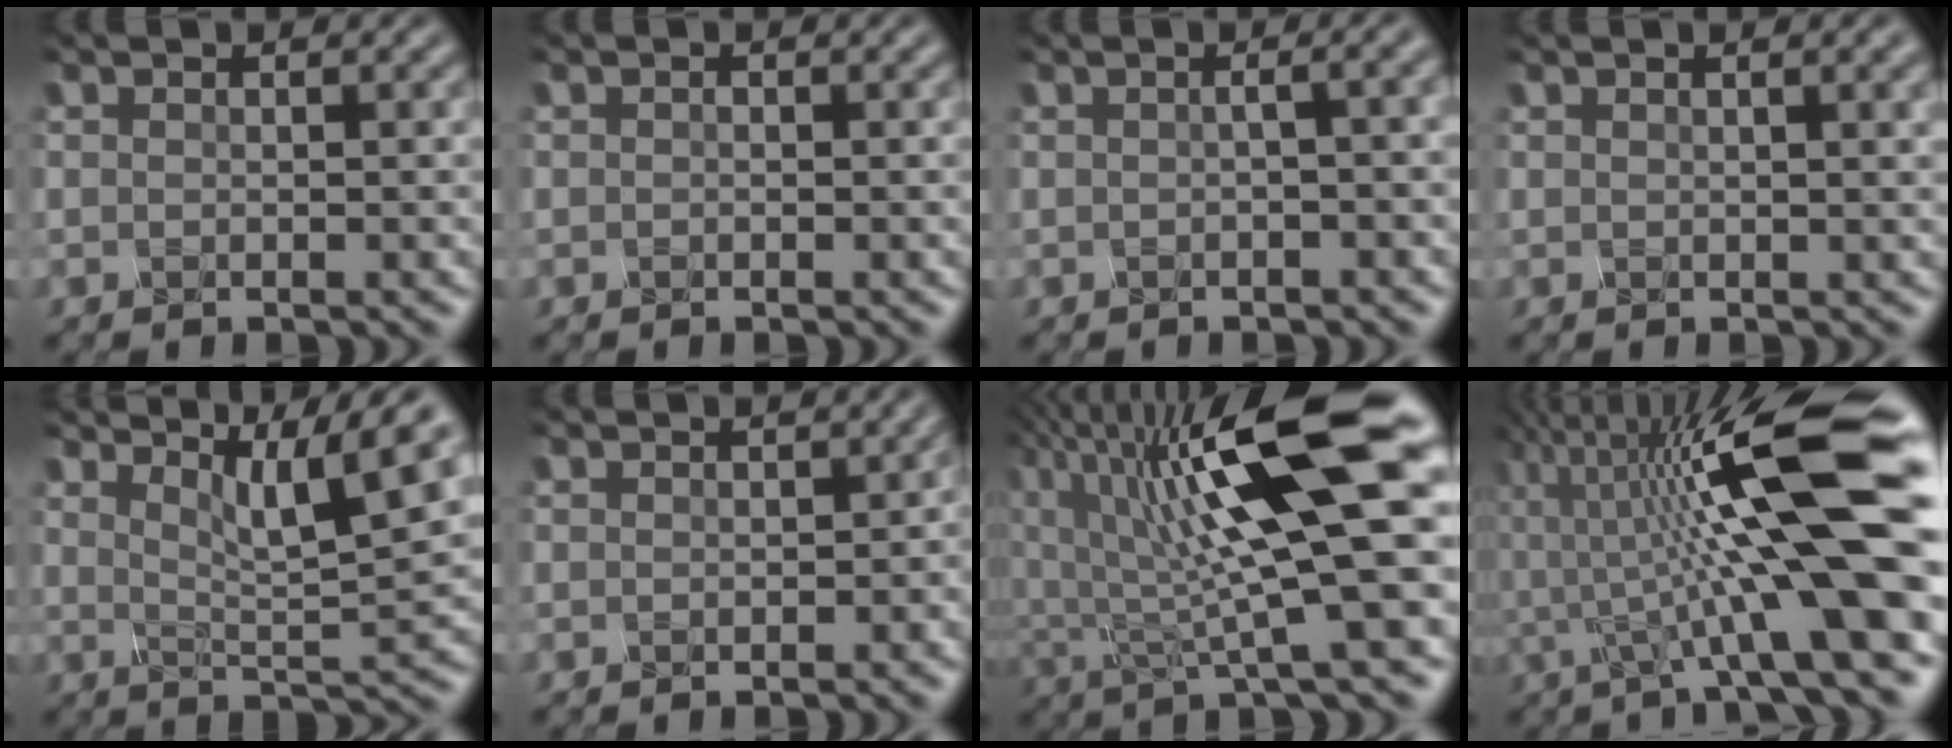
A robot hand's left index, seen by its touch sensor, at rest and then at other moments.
{"total": 0.7, "force": [-0.5, -0.4, -0.4], "torque": [0.000, -0.009, 0.006]}
{"total": 5.7, "force": [1.2, 3.0, 4.6], "torque": [-0.020, 0.044, -0.001]}
{"total": 5.9, "force": [2.8, 2.6, 4.5], "torque": [-0.025, 0.041, 0.020]}
{"total": 7.4, "force": [4.0, 0.9, 6.2], "torque": [-0.093, 0.011, 0.087]}
{"total": 1.1, "force": [-0.2, 0.6, 0.9], "torque": [-0.012, 0.009, 0.016]}
{"total": 12.1, "force": [3.0, 2.4, 11.4], "torque": [-0.200, 0.002, 0.067]}
{"total": 12.7, "force": [-0.5, 2.3, 12.5], "torque": [-0.210, 0.015, 0.002]}